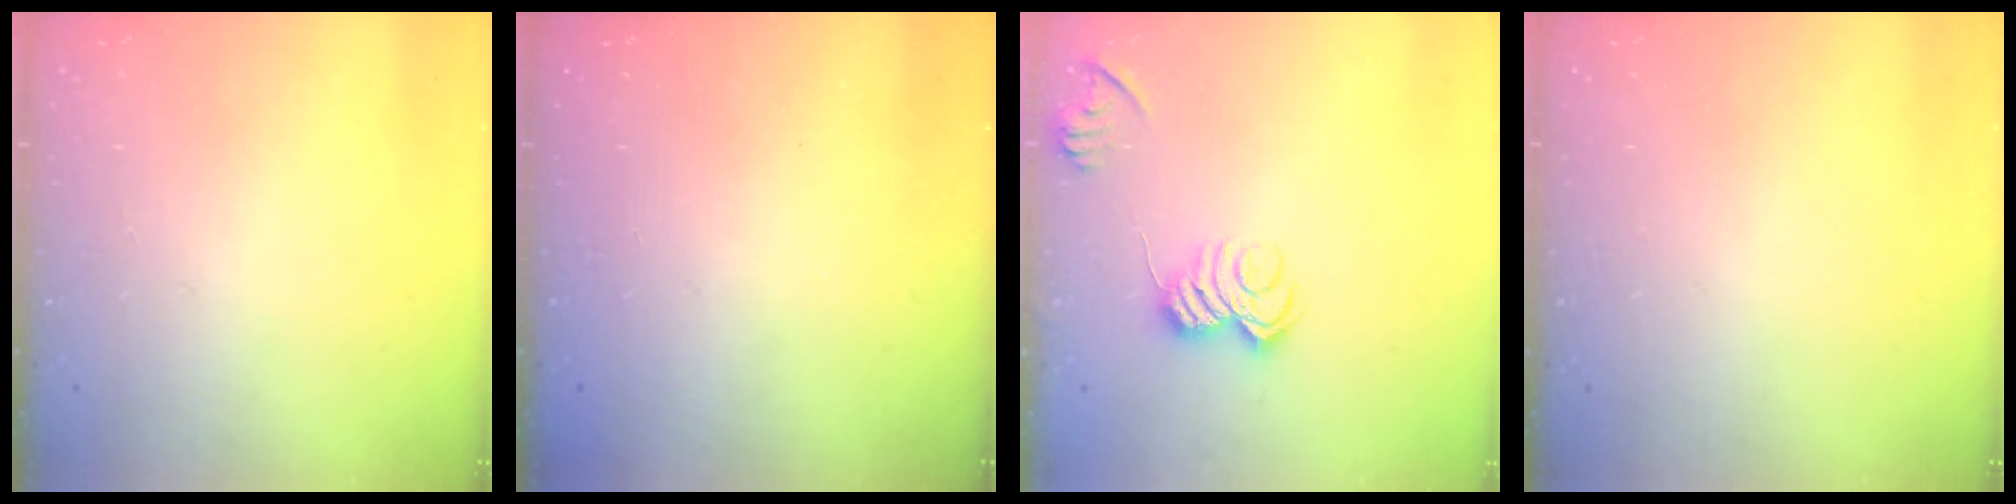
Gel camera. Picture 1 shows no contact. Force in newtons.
{"total": 2.6, "press": 2.4, "slide": 0.8}
{"total": 9.6, "press": 9.6, "slide": 0.3}
{"total": 0.0}